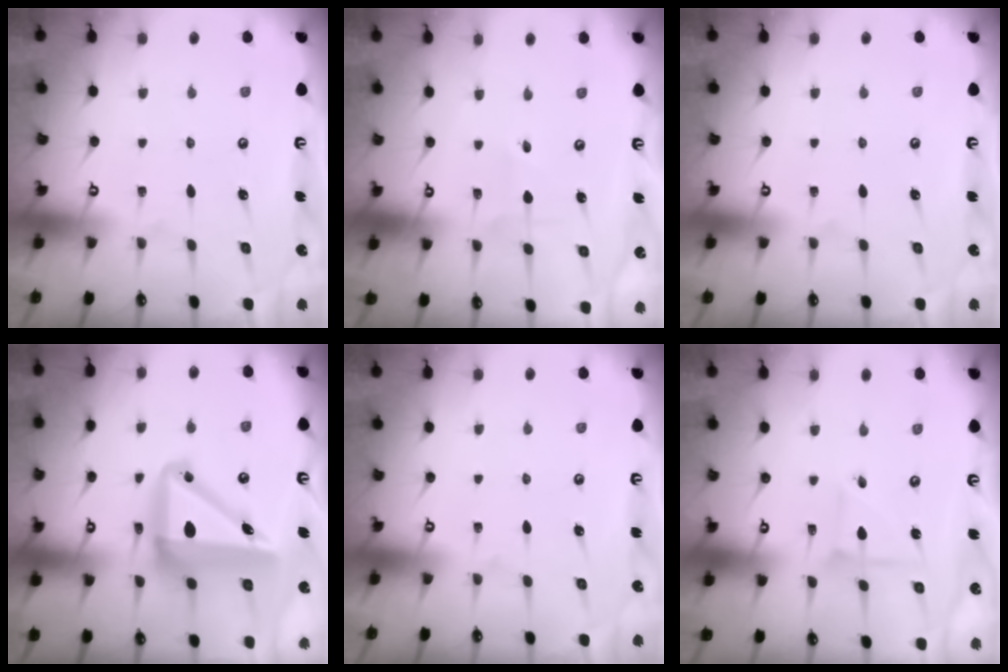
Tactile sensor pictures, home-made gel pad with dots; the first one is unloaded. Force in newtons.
{"total": 1.3, "press": 1.3, "slide": 0.1}
{"total": 0.0}
{"total": 14.5, "press": 14.3, "slide": 2.8}
{"total": 0.0}
{"total": 3.1, "press": 3.1, "slide": 0.3}